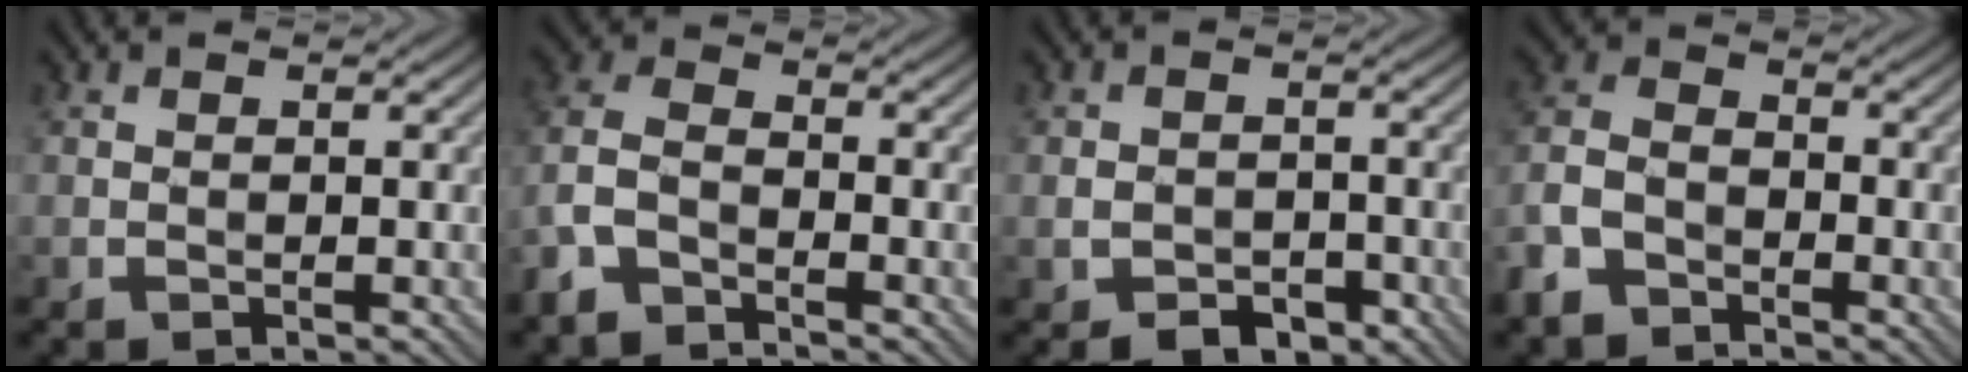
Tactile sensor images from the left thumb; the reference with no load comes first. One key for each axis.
{"total": 6.2, "fx": -4.3, "fy": 3.0, "fz": 3.4, "tx": -0.085, "ty": 0.000, "tz": -0.105}
{"total": 4.1, "fx": -2.2, "fy": 2.9, "fz": 2.0, "tx": -0.035, "ty": -0.009, "tz": -0.042}
{"total": 6.4, "fx": -4.3, "fy": 3.7, "fz": 2.9, "tx": -0.078, "ty": -0.003, "tz": -0.102}